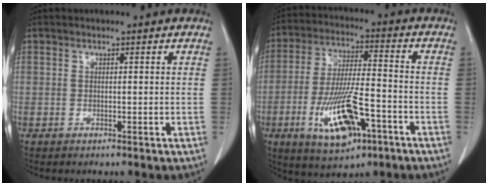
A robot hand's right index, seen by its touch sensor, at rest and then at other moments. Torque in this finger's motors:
{"motor_torque": [1.47, -0.67, 0.42, 0.11]}